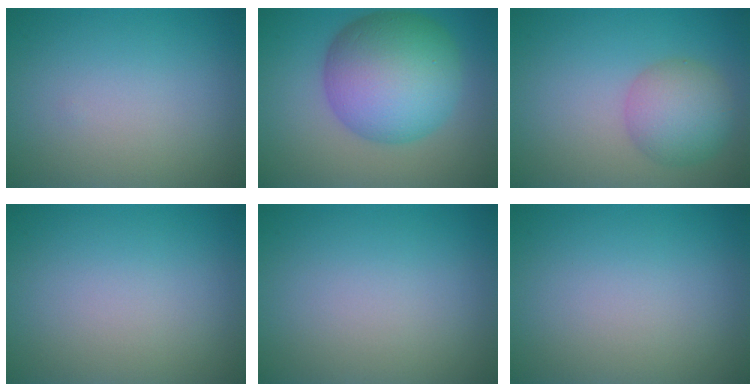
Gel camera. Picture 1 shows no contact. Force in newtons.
{"total": 10.9, "press": 10.9, "slide": 0.2}
{"total": 4.4, "press": 4.4, "slide": 0.2}
{"total": 0.0}
{"total": 0.0}
{"total": 0.0}